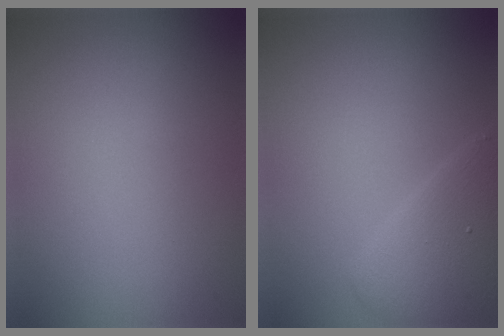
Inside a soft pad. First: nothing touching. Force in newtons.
{"total": 3.9, "press": 3.9, "slide": 0.1}